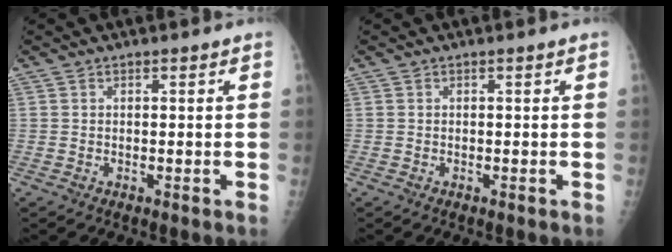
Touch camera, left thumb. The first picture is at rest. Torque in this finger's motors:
{"motor_torque": [0.00, 0.00, -0.07, -0.07, 0.00]}